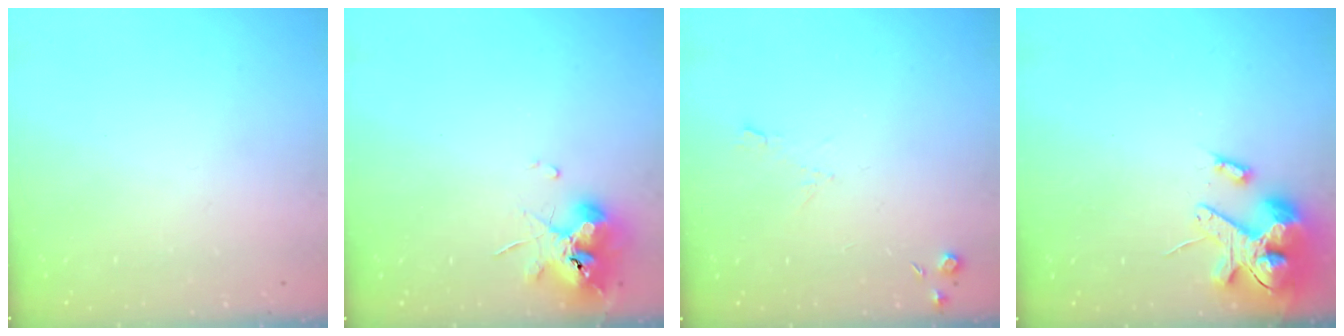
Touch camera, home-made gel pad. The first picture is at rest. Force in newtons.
{"total": 10.4, "press": 10.4, "slide": 0.9}
{"total": 6.5, "press": 6.4, "slide": 0.9}
{"total": 13.9, "press": 13.8, "slide": 2.1}